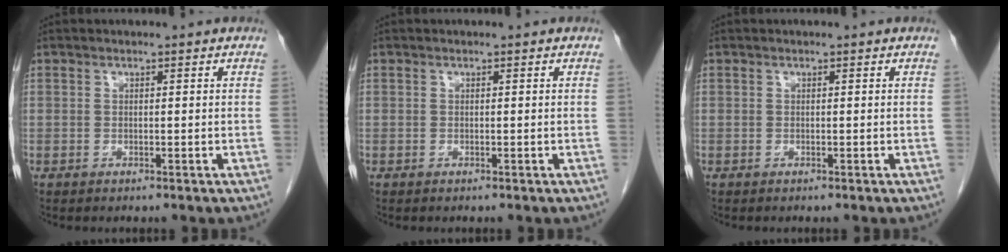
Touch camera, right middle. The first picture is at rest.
{"total": 0.0}
{"total": 0.0}